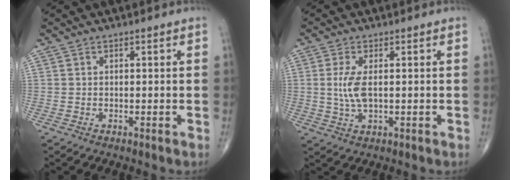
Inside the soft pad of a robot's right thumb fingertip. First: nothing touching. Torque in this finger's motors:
{"motor_torque": [-0.08, 0.42, 0.44, 0.39, 0.01]}